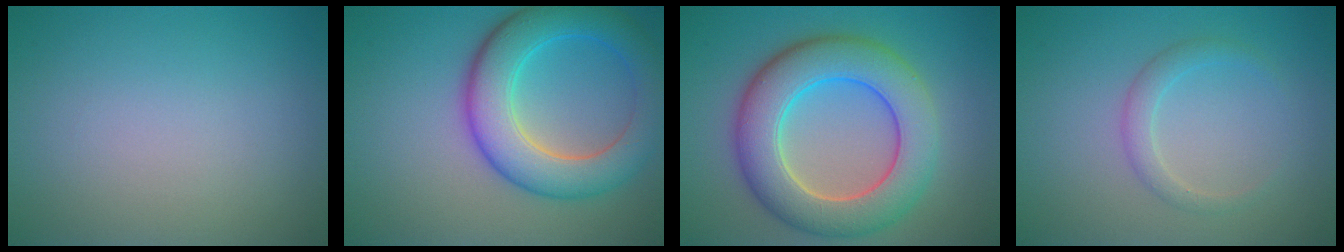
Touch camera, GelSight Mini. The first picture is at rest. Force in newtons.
{"total": 7.7, "press": 7.7, "slide": 0.2}
{"total": 9.0, "press": 9.0, "slide": 0.5}
{"total": 1.7, "press": 1.7, "slide": 0.1}